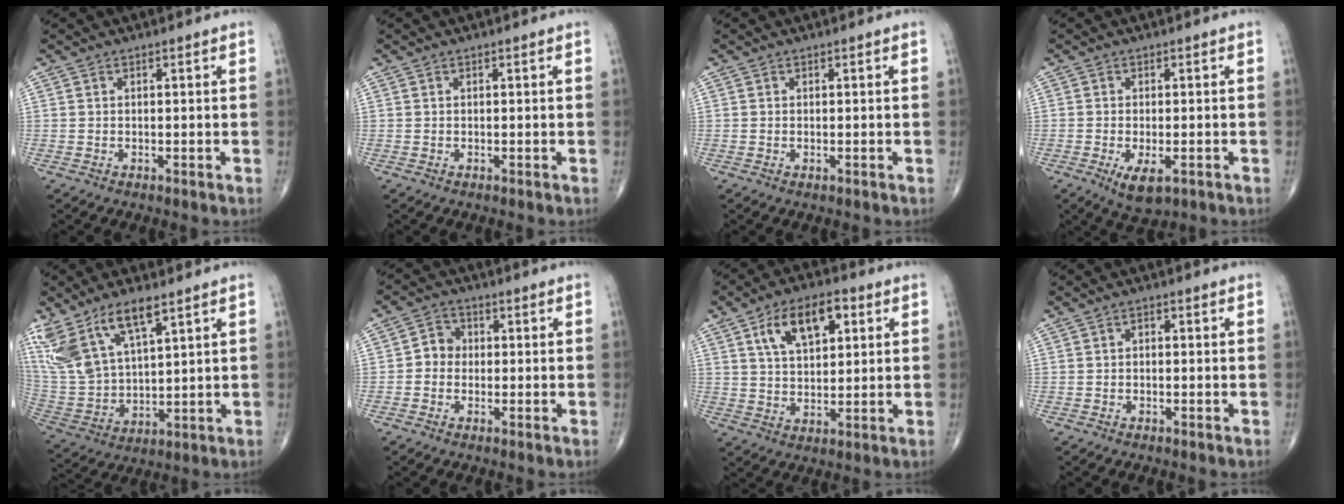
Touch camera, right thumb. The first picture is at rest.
{"total": 0.0}
{"total": 0.0}
{"total": 5.2, "force": [-2.1, 2.3, 4.2], "torque": [-0.073, -0.009, -0.029]}
{"total": 15.3, "force": [9.2, 6.2, 10.6], "torque": [-0.214, -0.028, 0.195]}
{"total": 4.0, "force": [-0.4, 3.5, 1.7], "torque": [-0.008, 0.013, -0.018]}
{"total": 11.6, "force": [4.5, 6.2, 8.7], "torque": [-0.126, -0.003, 0.075]}
{"total": 1.0, "force": [-0.1, 0.7, 0.7], "torque": [-0.004, 0.004, -0.006]}